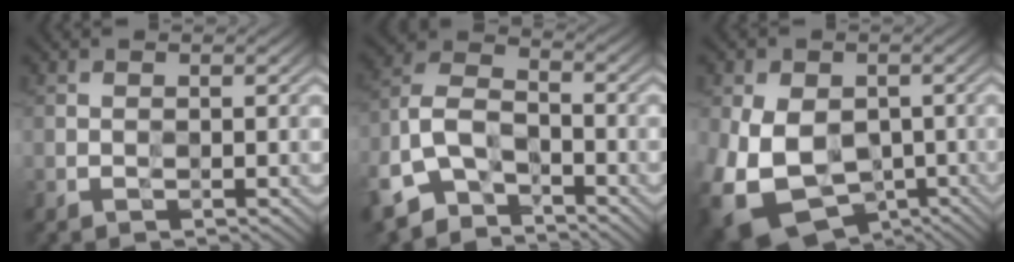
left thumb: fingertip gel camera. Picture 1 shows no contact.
{"total": 9.4, "force": [-6.2, 4.8, 5.1], "torque": [-0.112, -0.004, -0.144]}
{"total": 13.3, "force": [-3.1, 9.7, 8.6], "torque": [-0.179, -0.035, -0.040]}